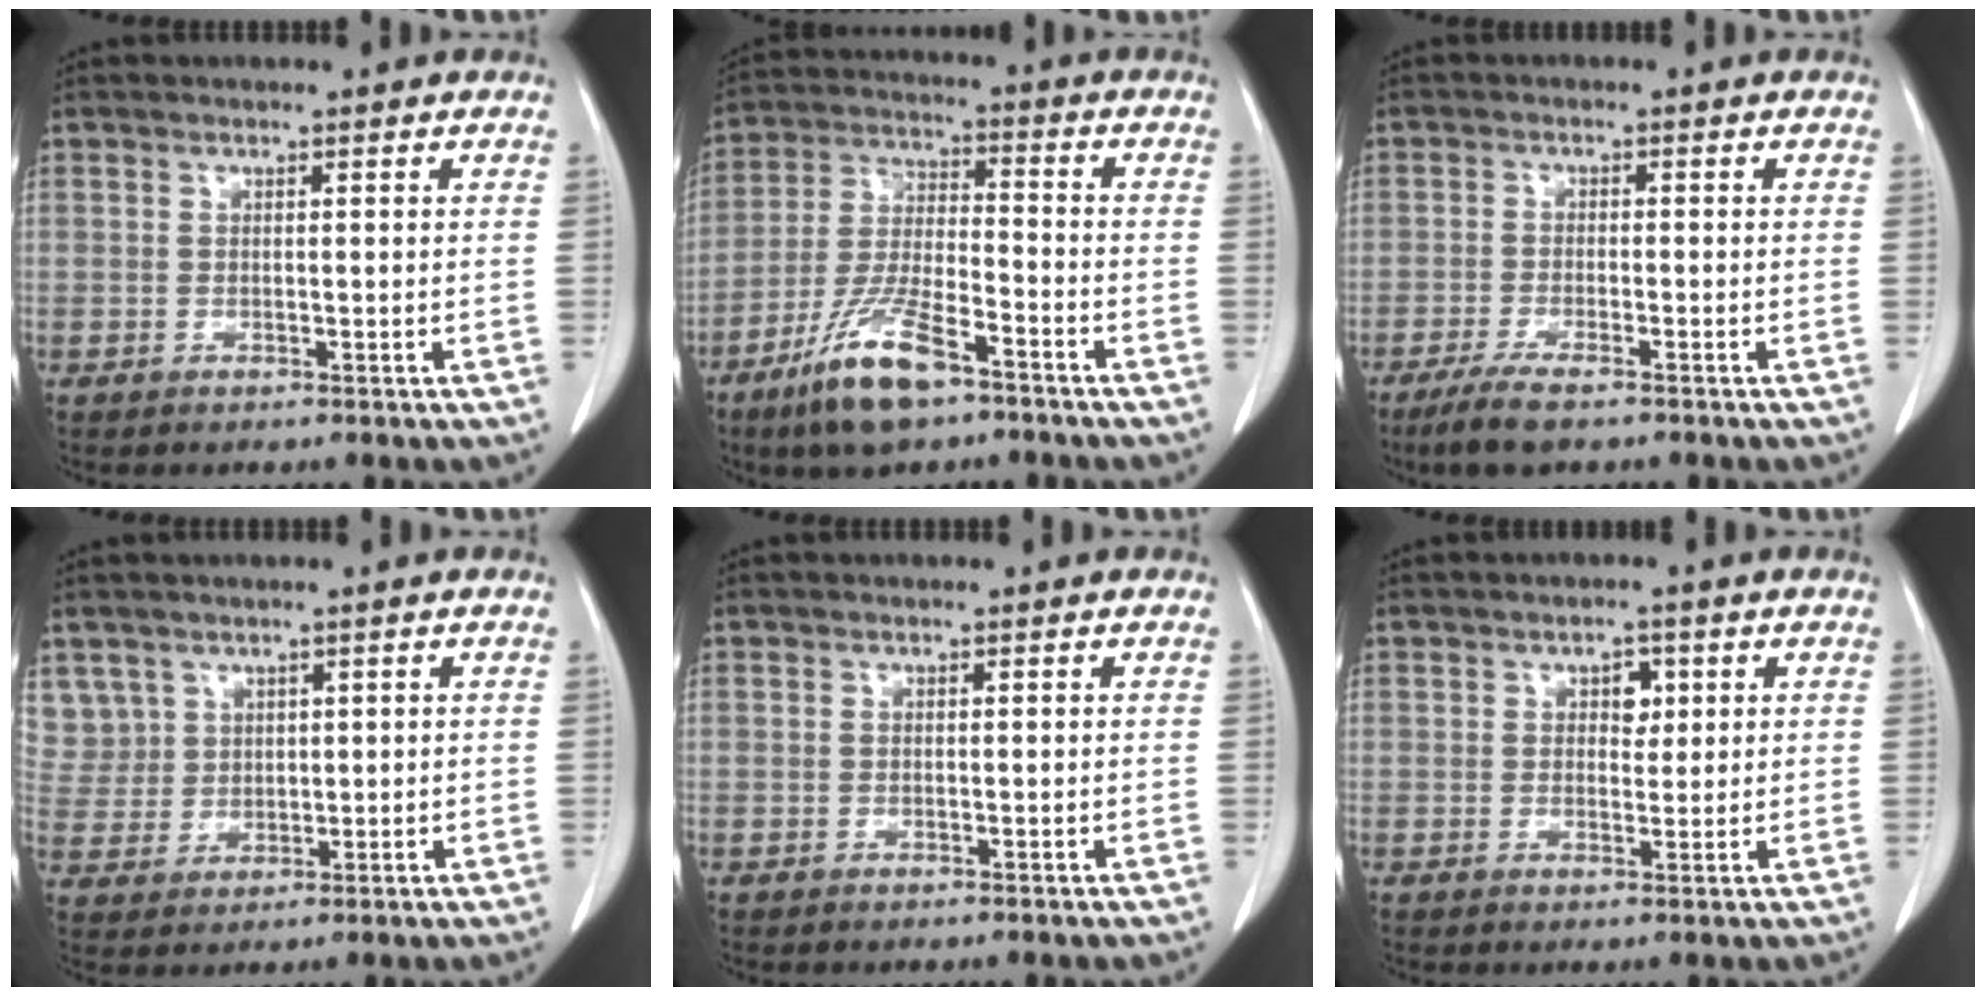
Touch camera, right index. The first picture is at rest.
{"total": 11.9, "force": [-7.7, 2.7, 8.7], "torque": [-0.181, -0.019, -0.143]}
{"total": 5.7, "force": [-4.1, 0.8, 3.8], "torque": [-0.073, -0.014, -0.068]}
{"total": 6.2, "force": [3.5, 5.1, -0.2], "torque": [0.007, 0.009, 0.080]}
{"total": 0.0}
{"total": 2.6, "force": [0.9, 1.7, 1.7], "torque": [-0.020, 0.004, 0.013]}